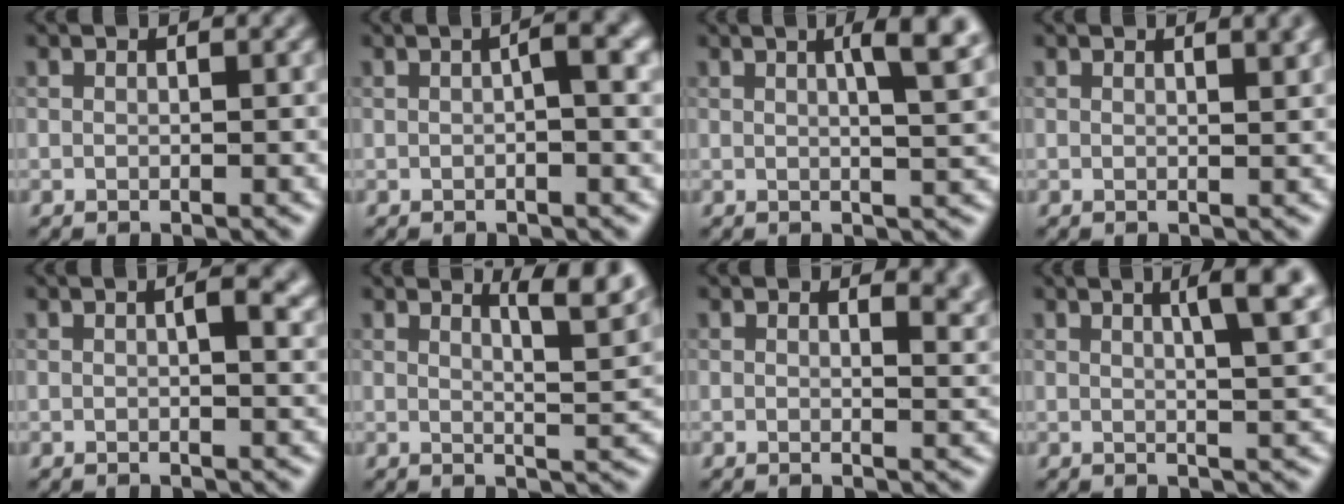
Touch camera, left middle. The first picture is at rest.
{"total": 2.6, "force": [0.1, 0.4, 2.6], "torque": [-0.039, 0.007, 0.000]}
{"total": 5.0, "force": [1.7, 1.1, 4.5], "torque": [-0.050, 0.011, 0.019]}
{"total": 2.3, "force": [1.4, 0.8, 1.7], "torque": [-0.009, 0.004, 0.014]}
{"total": 2.9, "force": [0.8, 0.9, 2.6], "torque": [-0.036, 0.001, 0.010]}
{"total": 5.0, "force": [3.3, 1.2, 3.6], "torque": [-0.040, 0.005, 0.047]}
{"total": 2.4, "force": [1.8, 0.8, 1.4], "torque": [-0.012, -0.006, 0.026]}
{"total": 5.3, "force": [2.2, 1.3, 4.7], "torque": [-0.047, 0.011, 0.025]}